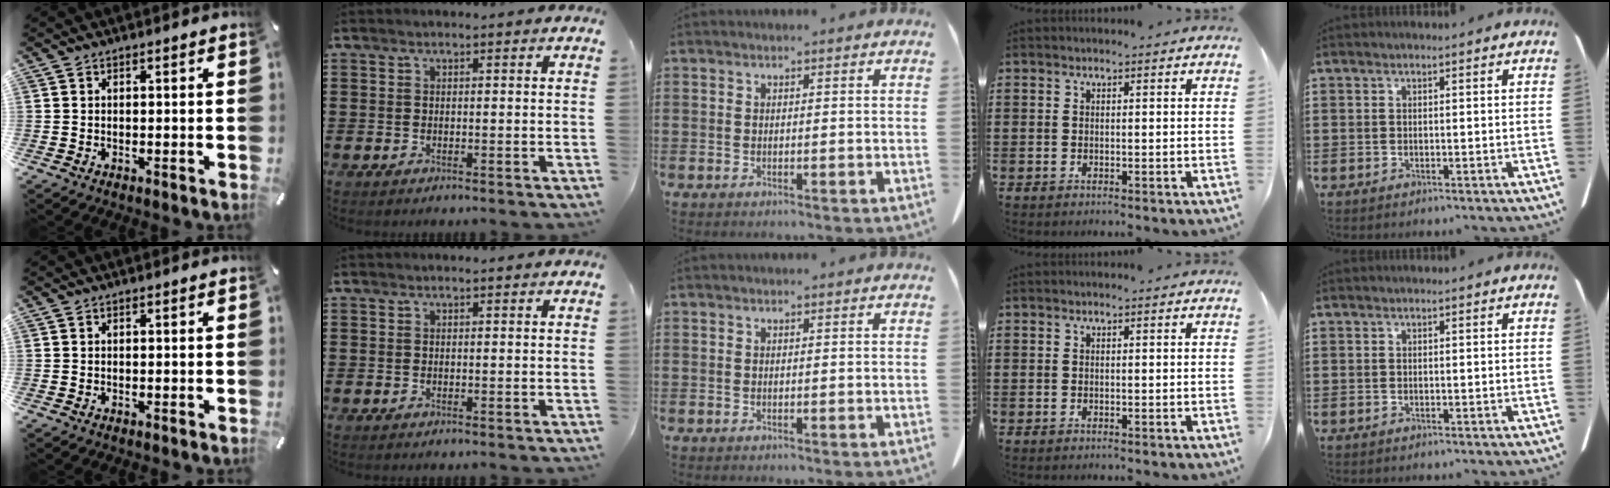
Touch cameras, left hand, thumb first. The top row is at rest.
{}